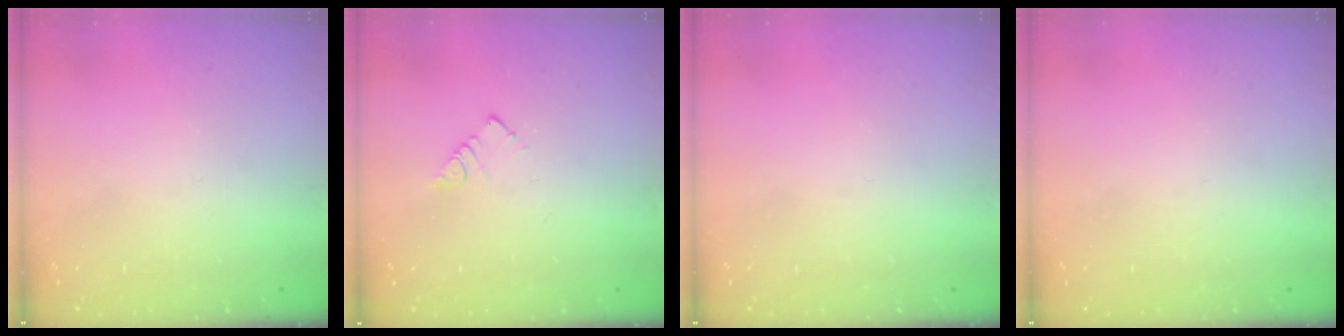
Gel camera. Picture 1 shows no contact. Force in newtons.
{"total": 3.5, "press": 3.4, "slide": 0.2}
{"total": 0.0}
{"total": 0.0}